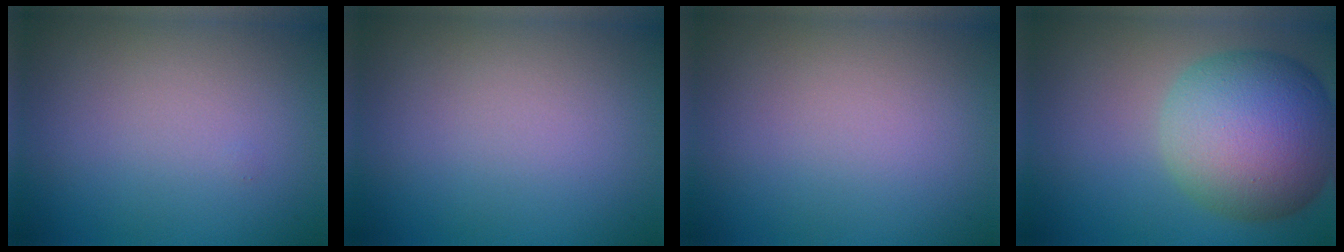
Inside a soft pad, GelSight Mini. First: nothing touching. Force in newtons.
{"total": 0.0}
{"total": 0.0}
{"total": 10.5, "press": 10.5, "slide": 0.4}